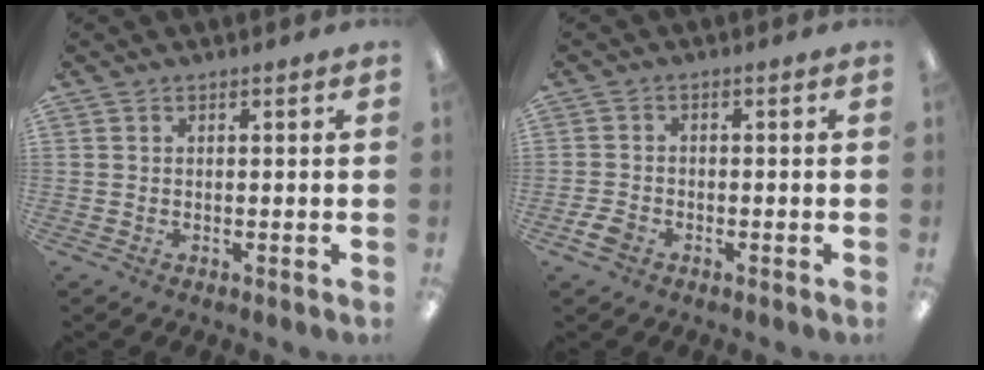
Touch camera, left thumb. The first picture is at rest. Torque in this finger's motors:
{"motor_torque": [-0.02, 0.03, 0.03, 0.00, 0.00]}